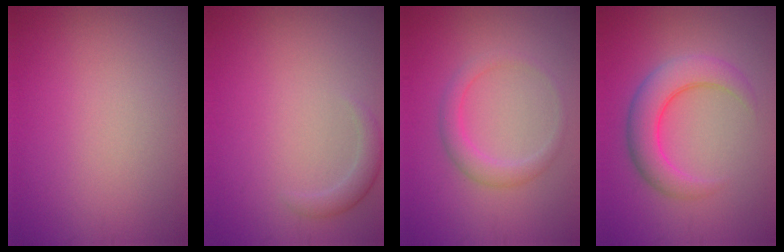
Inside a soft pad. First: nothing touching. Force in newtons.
{"total": 1.6, "press": 1.6, "slide": 0.1}
{"total": 2.3, "press": 2.3, "slide": 0.2}
{"total": 4.7, "press": 4.7, "slide": 0.0}